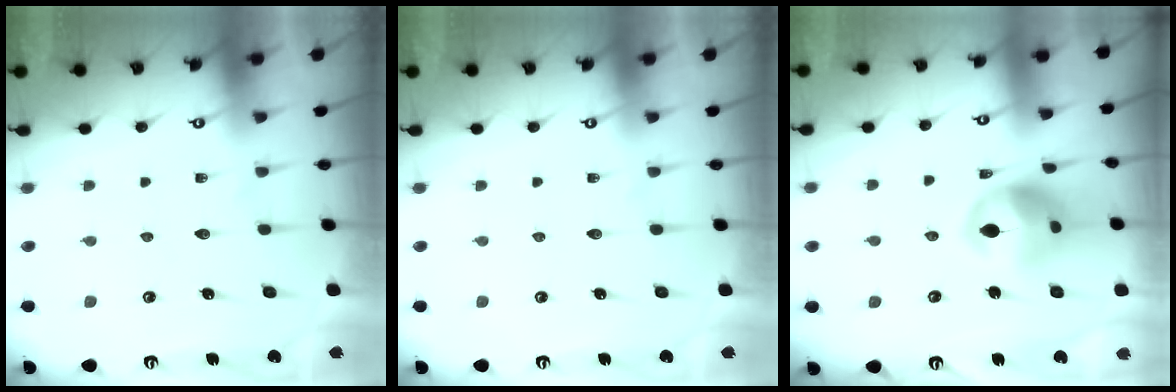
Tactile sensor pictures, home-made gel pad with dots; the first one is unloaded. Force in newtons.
{"total": 0.0}
{"total": 13.2, "press": 13.0, "slide": 1.9}